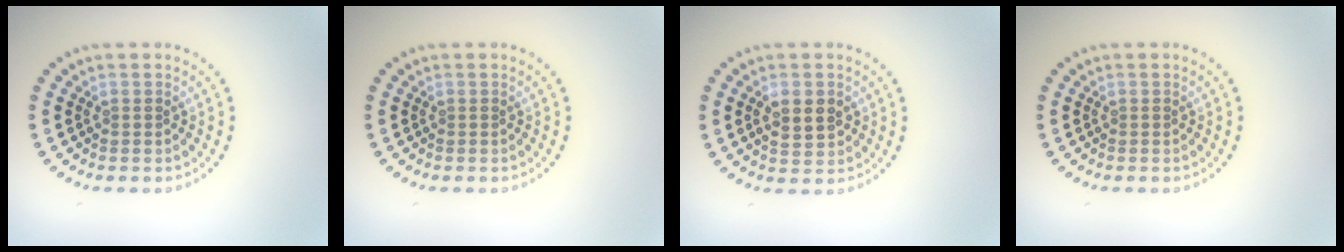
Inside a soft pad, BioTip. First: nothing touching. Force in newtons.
{"total": 0.0}
{"total": 2.9, "press": 2.9, "slide": 0.1}
{"total": 0.0}